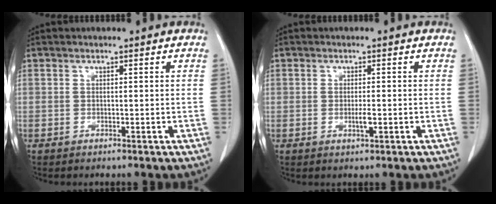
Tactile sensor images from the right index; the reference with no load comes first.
{"total": 1.7, "force": [-0.4, 0.3, 1.7], "torque": [-0.034, -0.003, -0.005]}